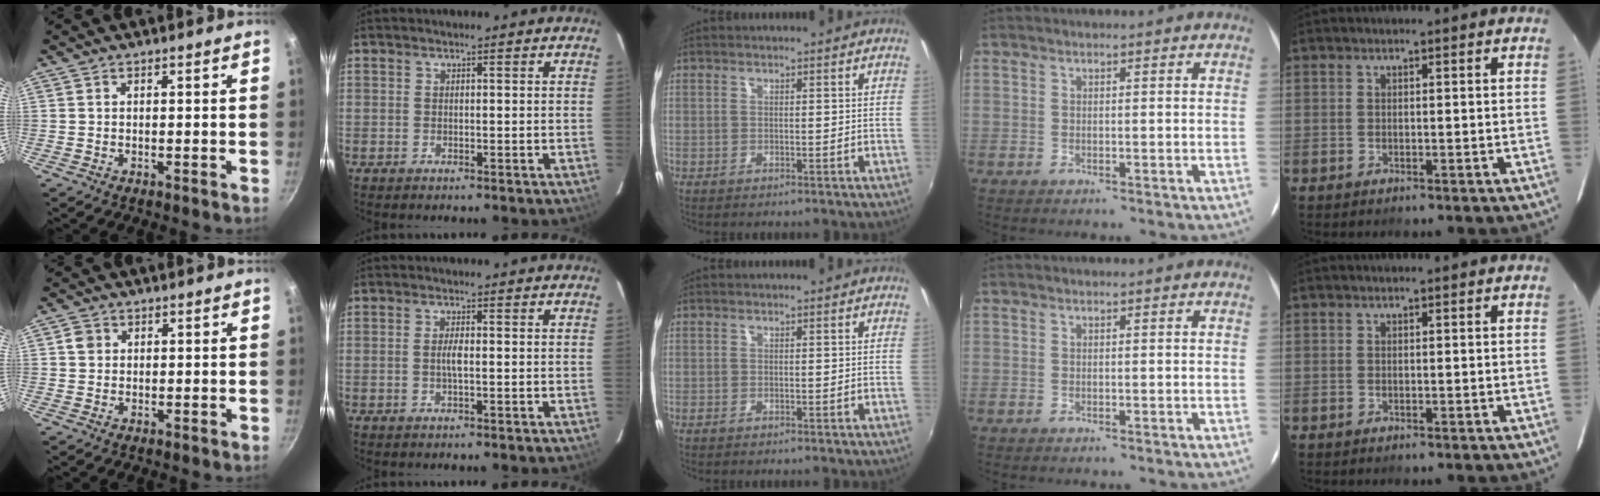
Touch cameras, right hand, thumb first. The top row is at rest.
{"thumb": {"total": 2.2, "force": [0.5, 2.0, 0.8], "torque": [-0.005, 0.005, 0.006]}, "index": {"total": 1.8, "force": [-0.2, 0.2, 1.8], "torque": [-0.035, -0.001, -0.006]}}